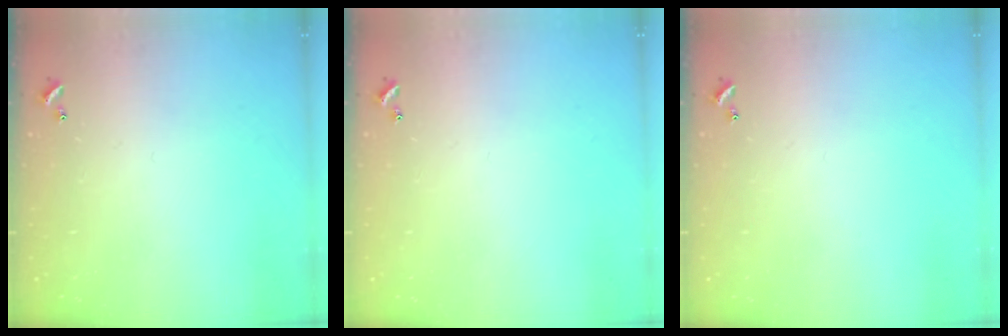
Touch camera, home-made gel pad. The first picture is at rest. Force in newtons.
{"total": 0.0}
{"total": 0.0}